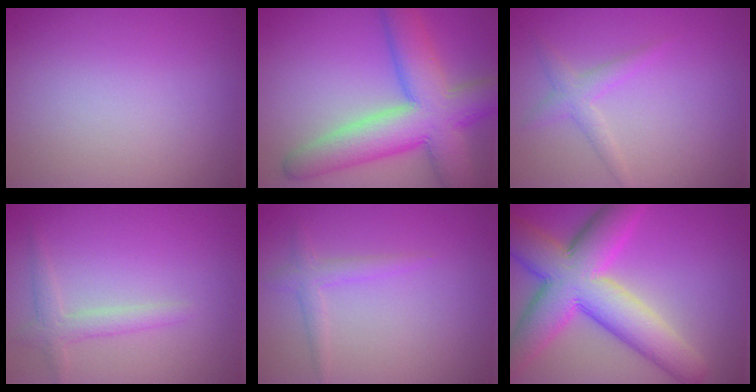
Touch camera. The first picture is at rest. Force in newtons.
{"total": 9.7, "press": 9.6, "slide": 0.4}
{"total": 1.8, "press": 1.8, "slide": 0.1}
{"total": 2.0, "press": 2.0, "slide": 0.2}
{"total": 0.9, "press": 0.9, "slide": 0.1}
{"total": 10.6, "press": 10.6, "slide": 0.3}